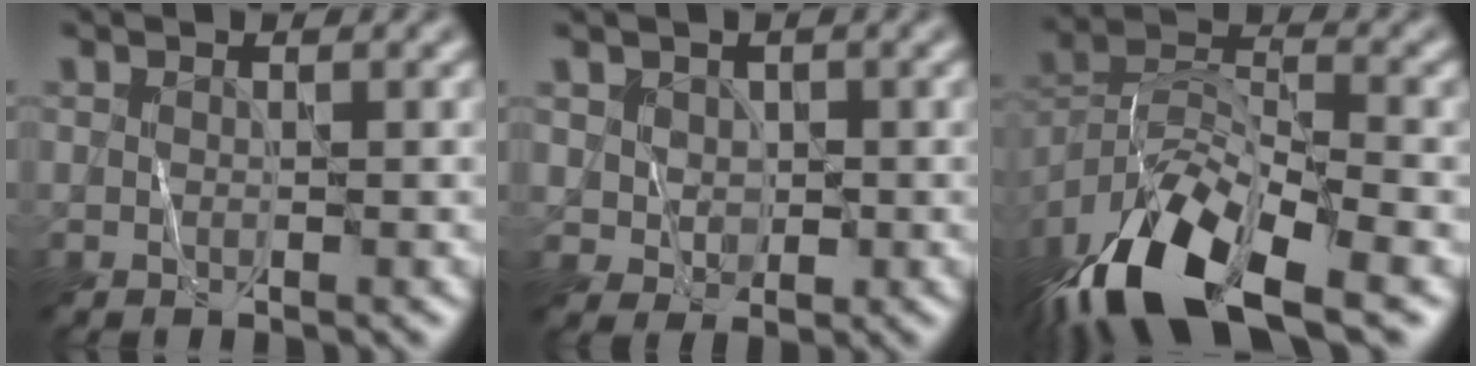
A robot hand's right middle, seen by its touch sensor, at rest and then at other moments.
{"total": 2.3, "force": [0.8, 2.1, 0.7], "torque": [-0.014, -0.005, 0.021]}
{"total": 13.8, "force": [-9.2, 5.1, 8.9], "torque": [-0.184, -0.001, -0.173]}